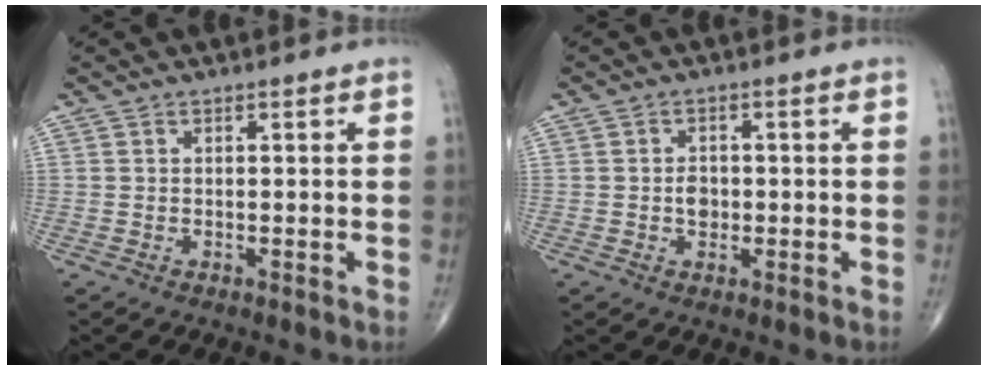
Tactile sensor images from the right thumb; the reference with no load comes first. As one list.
[{"total": 2.6, "force": [-0.3, 2.0, 1.7], "torque": [-0.017, 0.004, -0.007]}]